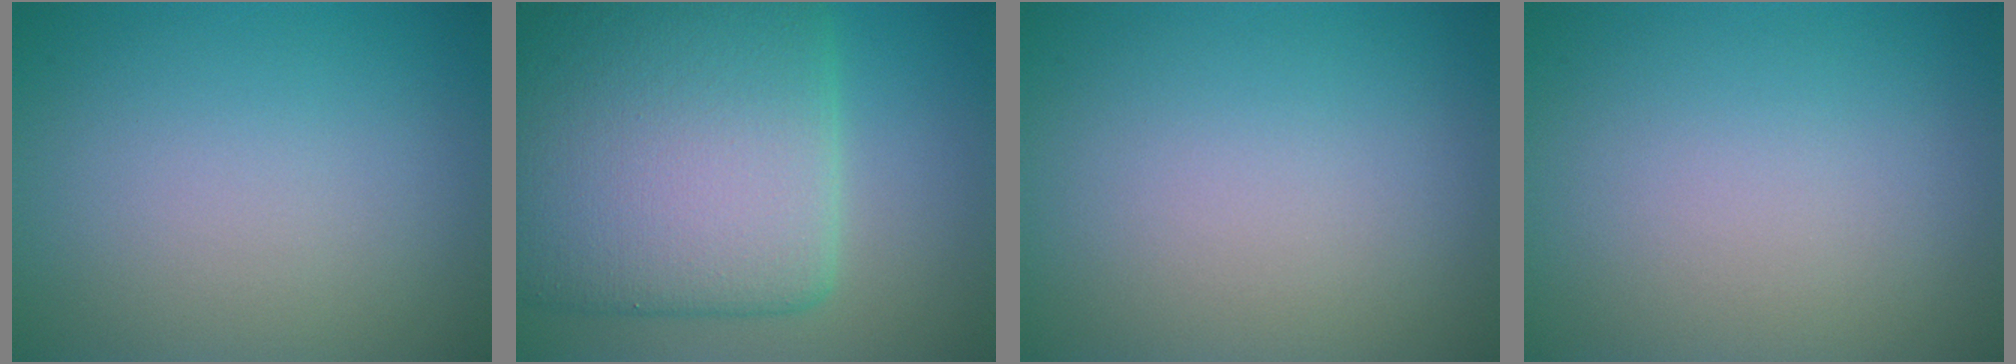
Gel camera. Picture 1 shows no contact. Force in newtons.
{"total": 13.1, "press": 13.1, "slide": 0.4}
{"total": 0.0}
{"total": 0.0}